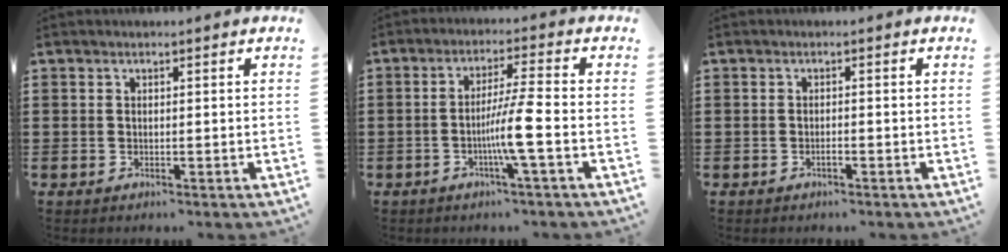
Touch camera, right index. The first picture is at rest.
{"total": 6.7, "force": [-2.1, -0.5, 6.3], "torque": [-0.115, -0.010, -0.043]}
{"total": 0.8, "force": [-0.5, 0.1, 0.6], "torque": [-0.012, -0.002, -0.008]}